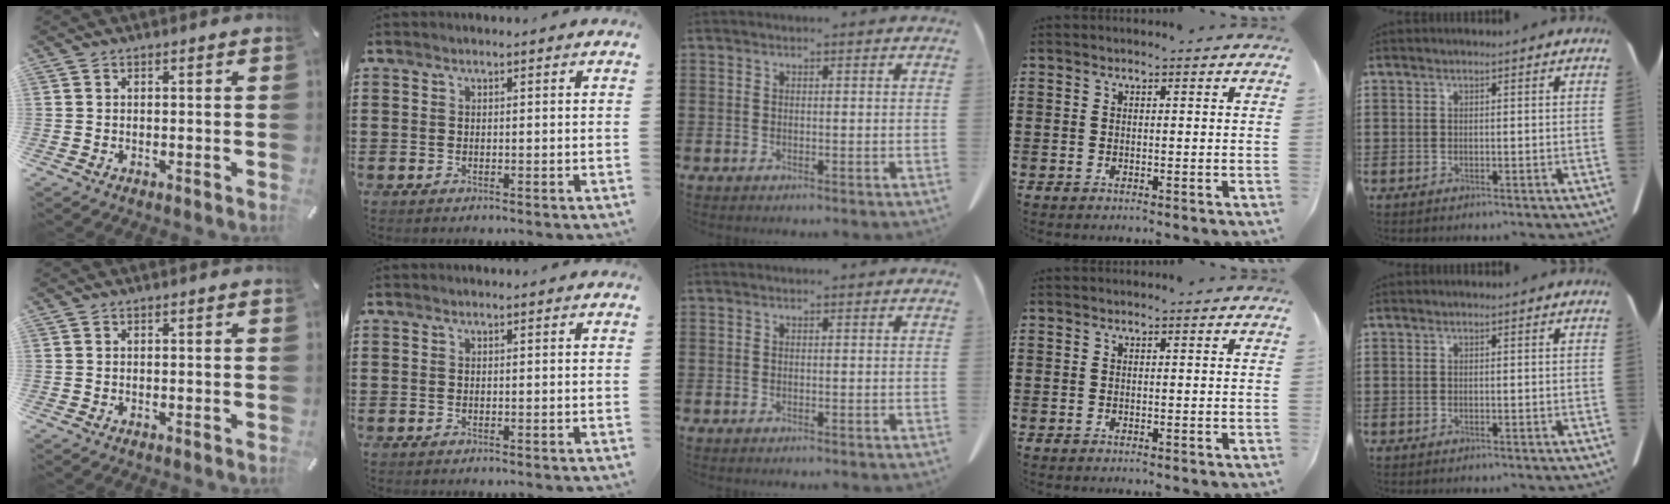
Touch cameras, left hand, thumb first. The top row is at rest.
{}